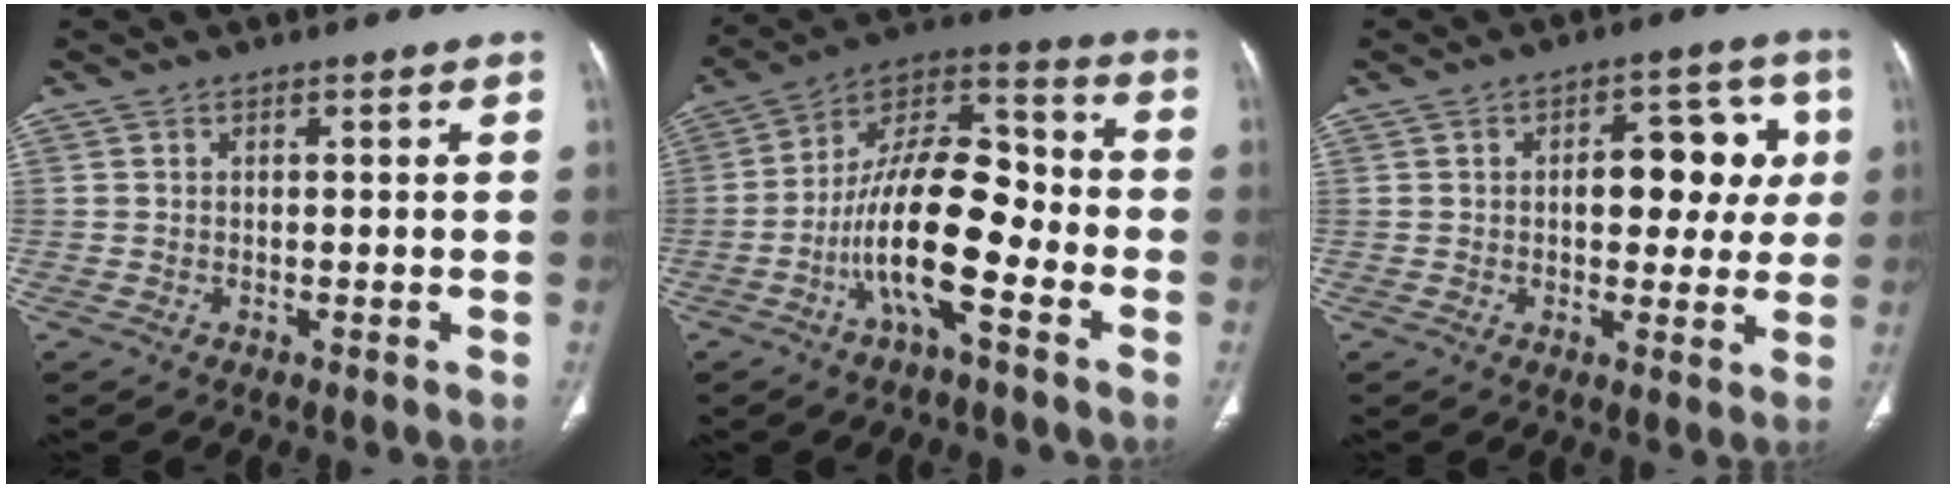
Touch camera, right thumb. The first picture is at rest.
{"total": 17.3, "force": [-5.6, 6.7, 15.0], "torque": [-0.251, 0.059, -0.104]}
{"total": 11.4, "force": [1.6, 6.6, 9.1], "torque": [-0.070, 0.015, 0.021]}